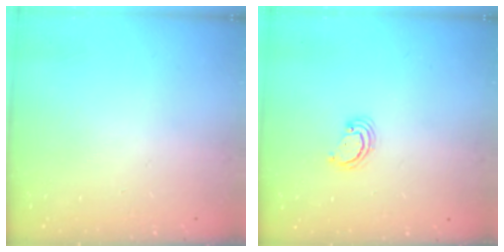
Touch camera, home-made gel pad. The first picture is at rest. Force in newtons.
{"total": 2.5, "press": 2.5, "slide": 0.3}